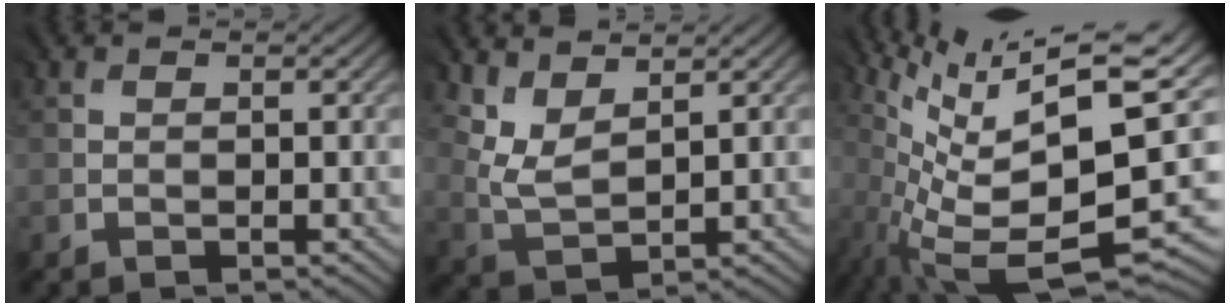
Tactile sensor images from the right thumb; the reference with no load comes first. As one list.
[{"total": 3.7, "force": [3.0, 1.4, 1.6], "torque": [-0.048, -0.005, 0.070]}, {"total": 14.7, "force": [-0.9, 3.8, 14.2], "torque": [-0.237, 0.000, 0.011]}]